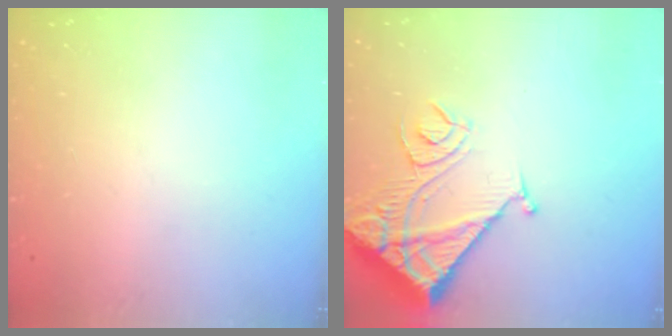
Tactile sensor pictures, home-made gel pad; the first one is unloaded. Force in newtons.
{"total": 13.7, "press": 13.6, "slide": 1.6}